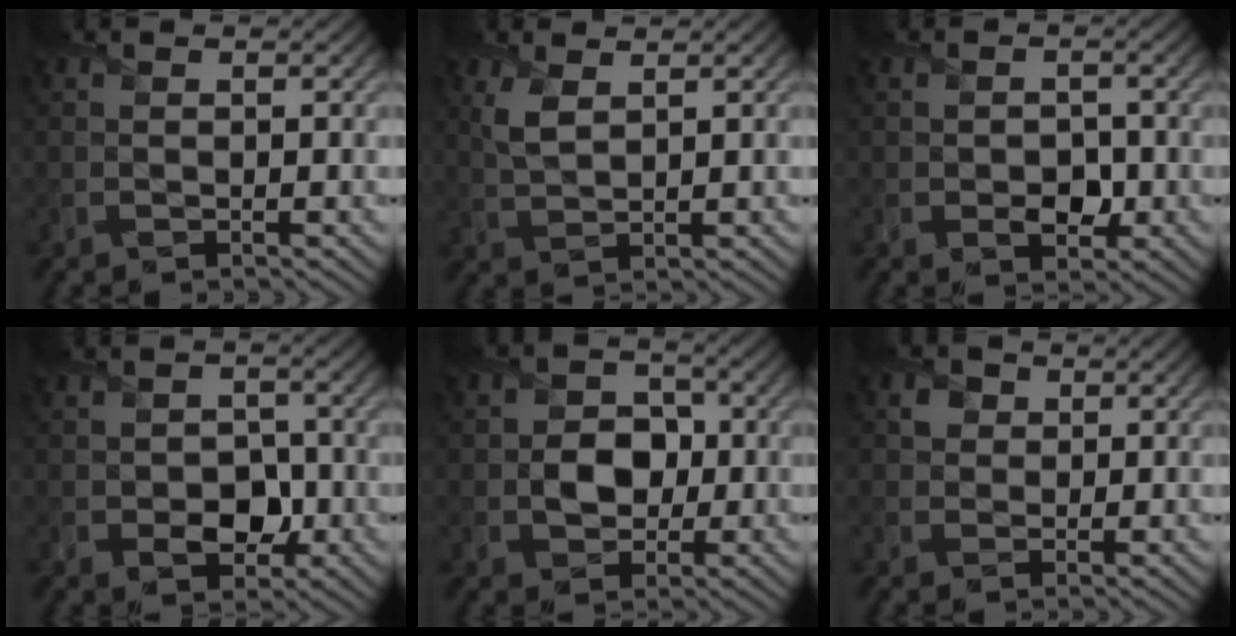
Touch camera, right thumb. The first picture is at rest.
{"total": 3.2, "force": [1.7, 1.4, 2.3], "torque": [-0.063, 0.001, 0.039]}
{"total": 2.9, "force": [-0.7, 2.2, 1.7], "torque": [-0.030, -0.005, -0.014]}
{"total": 4.4, "force": [-1.1, 3.4, 2.6], "torque": [-0.043, -0.008, -0.021]}
{"total": 4.8, "force": [-0.5, 4.0, 2.6], "torque": [-0.043, -0.006, -0.021]}
{"total": 2.3, "force": [0.7, 2.1, 0.6], "torque": [-0.011, 0.000, 0.007]}